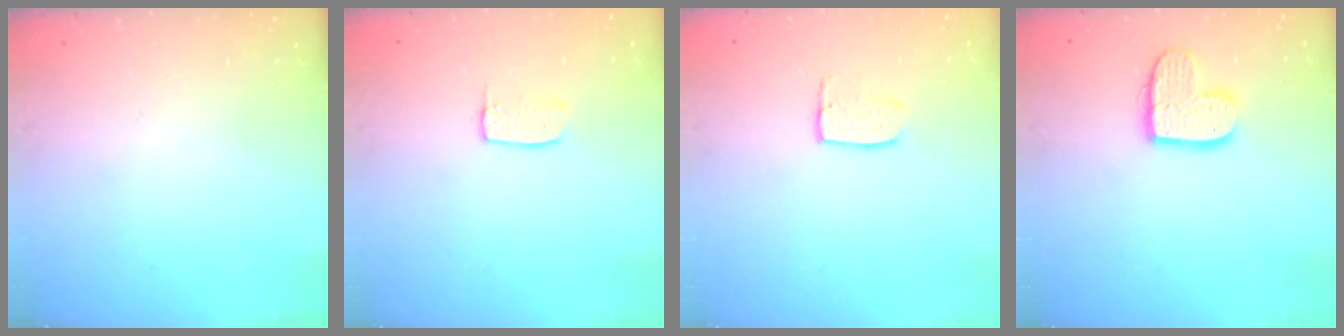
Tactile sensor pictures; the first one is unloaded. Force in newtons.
{"total": 4.8, "press": 4.8, "slide": 0.3}
{"total": 5.9, "press": 5.9, "slide": 0.3}
{"total": 12.2, "press": 12.1, "slide": 1.1}